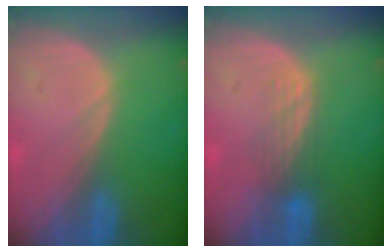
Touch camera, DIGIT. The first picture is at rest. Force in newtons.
{"total": 3.5, "press": 3.0, "slide": 1.9}